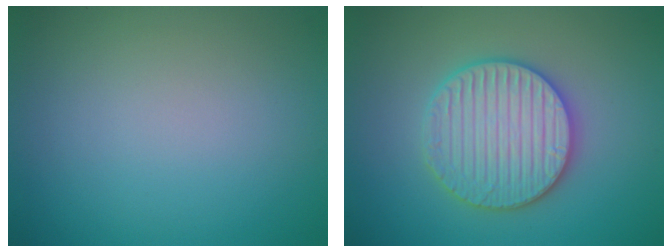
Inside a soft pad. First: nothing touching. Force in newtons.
{"total": 5.8, "press": 5.7, "slide": 1.1}